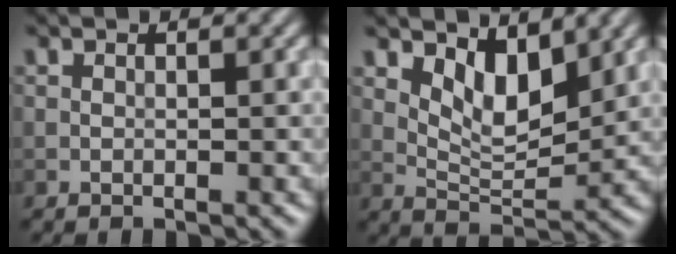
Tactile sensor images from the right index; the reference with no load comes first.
{"total": 4.5, "force": [2.4, 2.1, 3.2], "torque": [-0.062, -0.015, 0.043]}